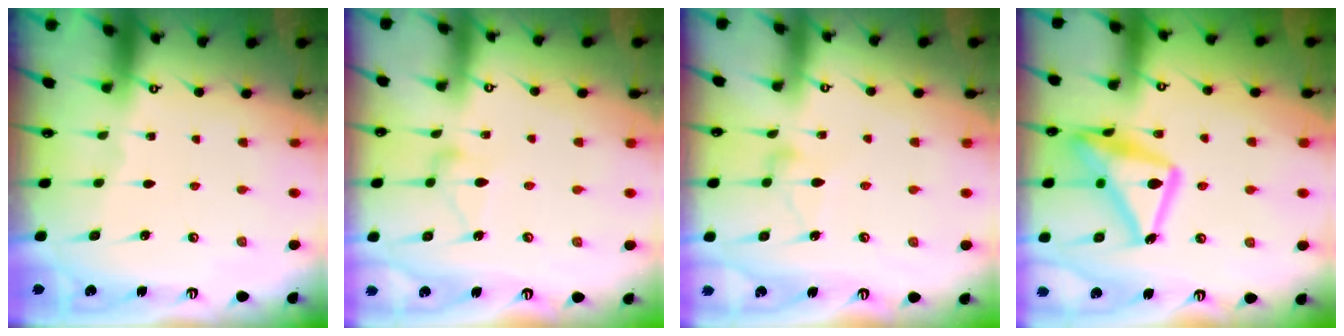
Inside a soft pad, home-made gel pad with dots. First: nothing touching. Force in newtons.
{"total": 9.1, "press": 9.1, "slide": 0.1}
{"total": 10.1, "press": 10.1, "slide": 0.5}
{"total": 19.4, "press": 19.4, "slide": 1.4}